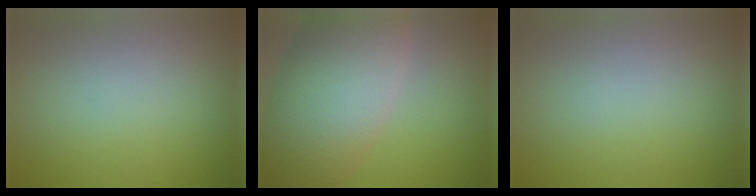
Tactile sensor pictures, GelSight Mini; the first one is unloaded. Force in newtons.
{"total": 10.4, "press": 10.4, "slide": 0.2}
{"total": 0.0}